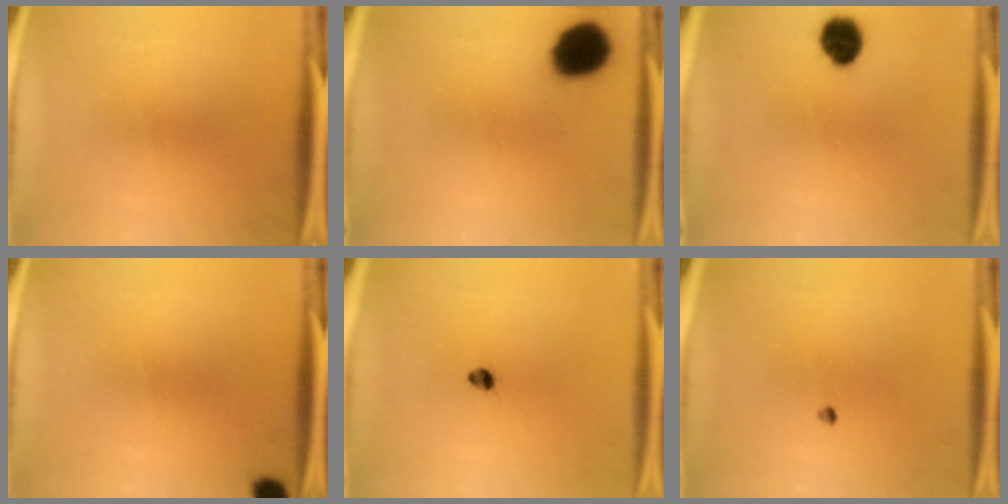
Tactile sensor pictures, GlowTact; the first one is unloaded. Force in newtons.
{"total": 12.7}
{"total": 7.0}
{"total": 2.5}
{"total": 2.0}
{"total": 0.7}